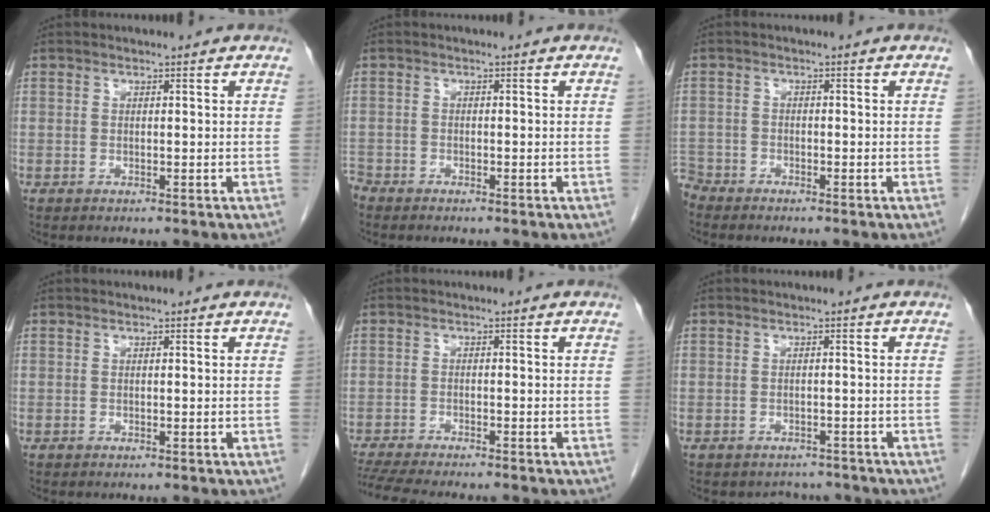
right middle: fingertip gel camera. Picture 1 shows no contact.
{"total": 1.9, "force": [-1.8, 0.5, 0.1], "torque": [-0.002, -0.003, -0.034]}
{"total": 2.9, "force": [-2.8, 0.6, -0.2], "torque": [0.007, -0.007, -0.054]}
{"total": 0.0}
{"total": 10.0, "force": [-8.8, 0.9, 4.7], "torque": [-0.071, -0.014, -0.135]}
{"total": 3.0, "force": [-2.6, 1.5, -0.3], "torque": [0.001, 0.008, -0.036]}